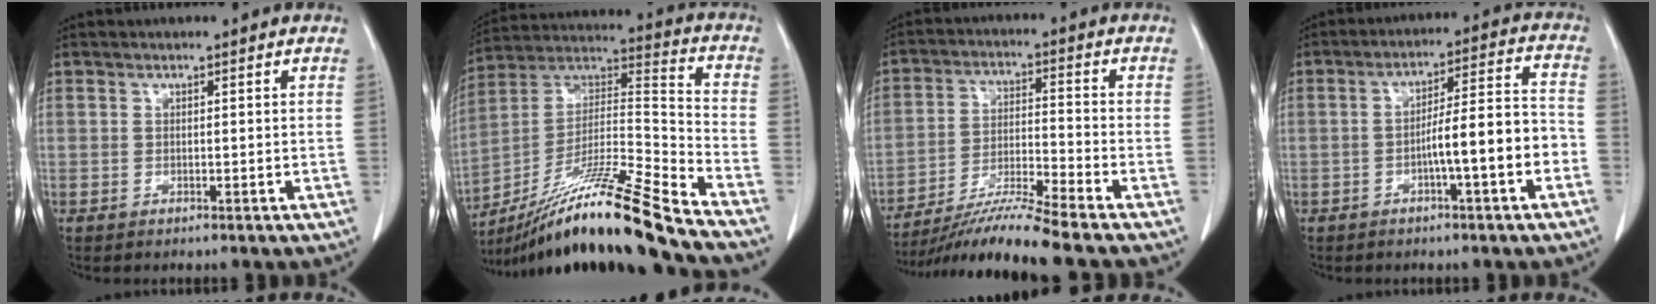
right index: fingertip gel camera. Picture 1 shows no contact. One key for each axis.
{"total": 22.6, "fx": -17.8, "fy": -1.5, "fz": 13.9, "tx": -0.242, "ty": -0.010, "tz": -0.322}
{"total": 10.9, "fx": -9.4, "fy": -2.2, "fz": 5.1, "tx": -0.090, "ty": -0.020, "tz": -0.171}
{"total": 9.5, "fx": -3.1, "fy": 0.6, "fz": 8.9, "tx": -0.140, "ty": 0.024, "tz": -0.047}